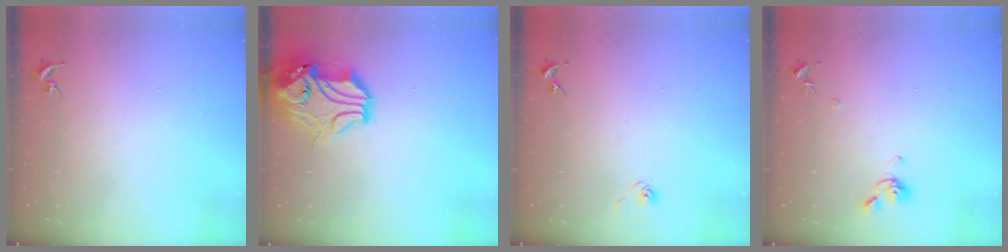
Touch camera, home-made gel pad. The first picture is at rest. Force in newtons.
{"total": 16.2, "press": 16.1, "slide": 2.2}
{"total": 2.9, "press": 2.5, "slide": 1.5}
{"total": 8.6, "press": 8.5, "slide": 1.1}